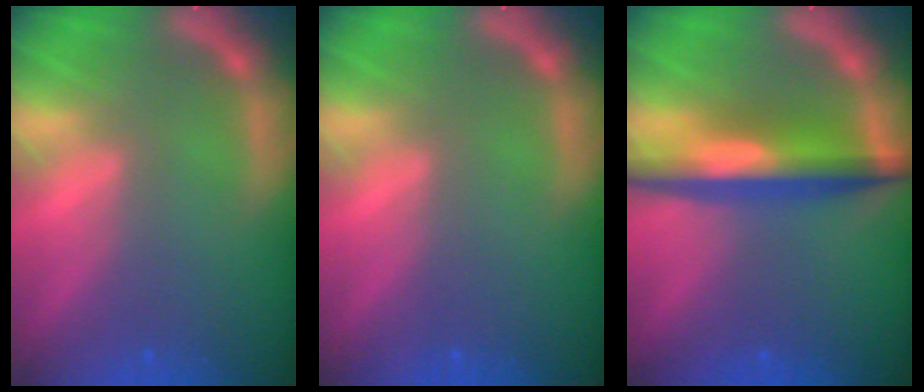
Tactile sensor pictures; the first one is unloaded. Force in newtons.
{"total": 0.0}
{"total": 6.5}